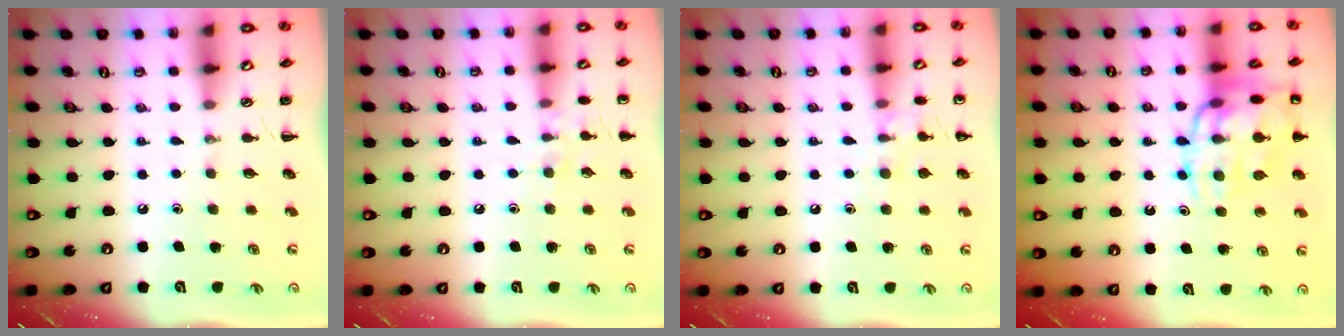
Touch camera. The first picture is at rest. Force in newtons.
{"total": 7.2, "press": 6.9, "slide": 1.9}
{"total": 7.7, "press": 7.5, "slide": 1.7}
{"total": 17.8, "press": 17.7, "slide": 2.1}